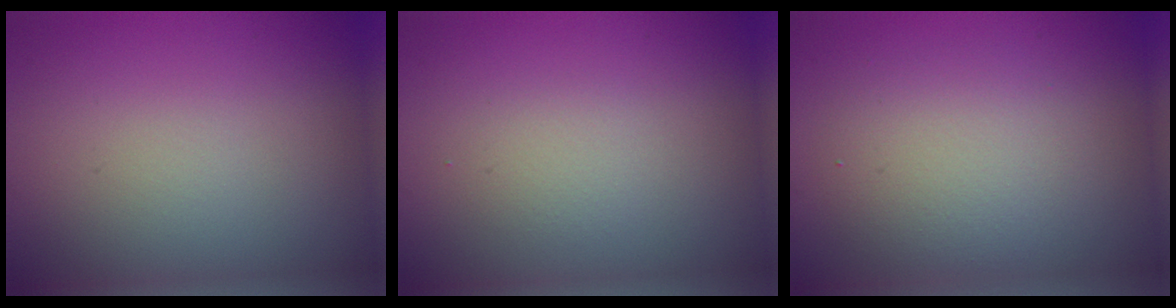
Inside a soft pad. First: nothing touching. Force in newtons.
{"total": 1.4, "press": 1.4, "slide": 0.1}
{"total": 3.5, "press": 3.5, "slide": 0.2}